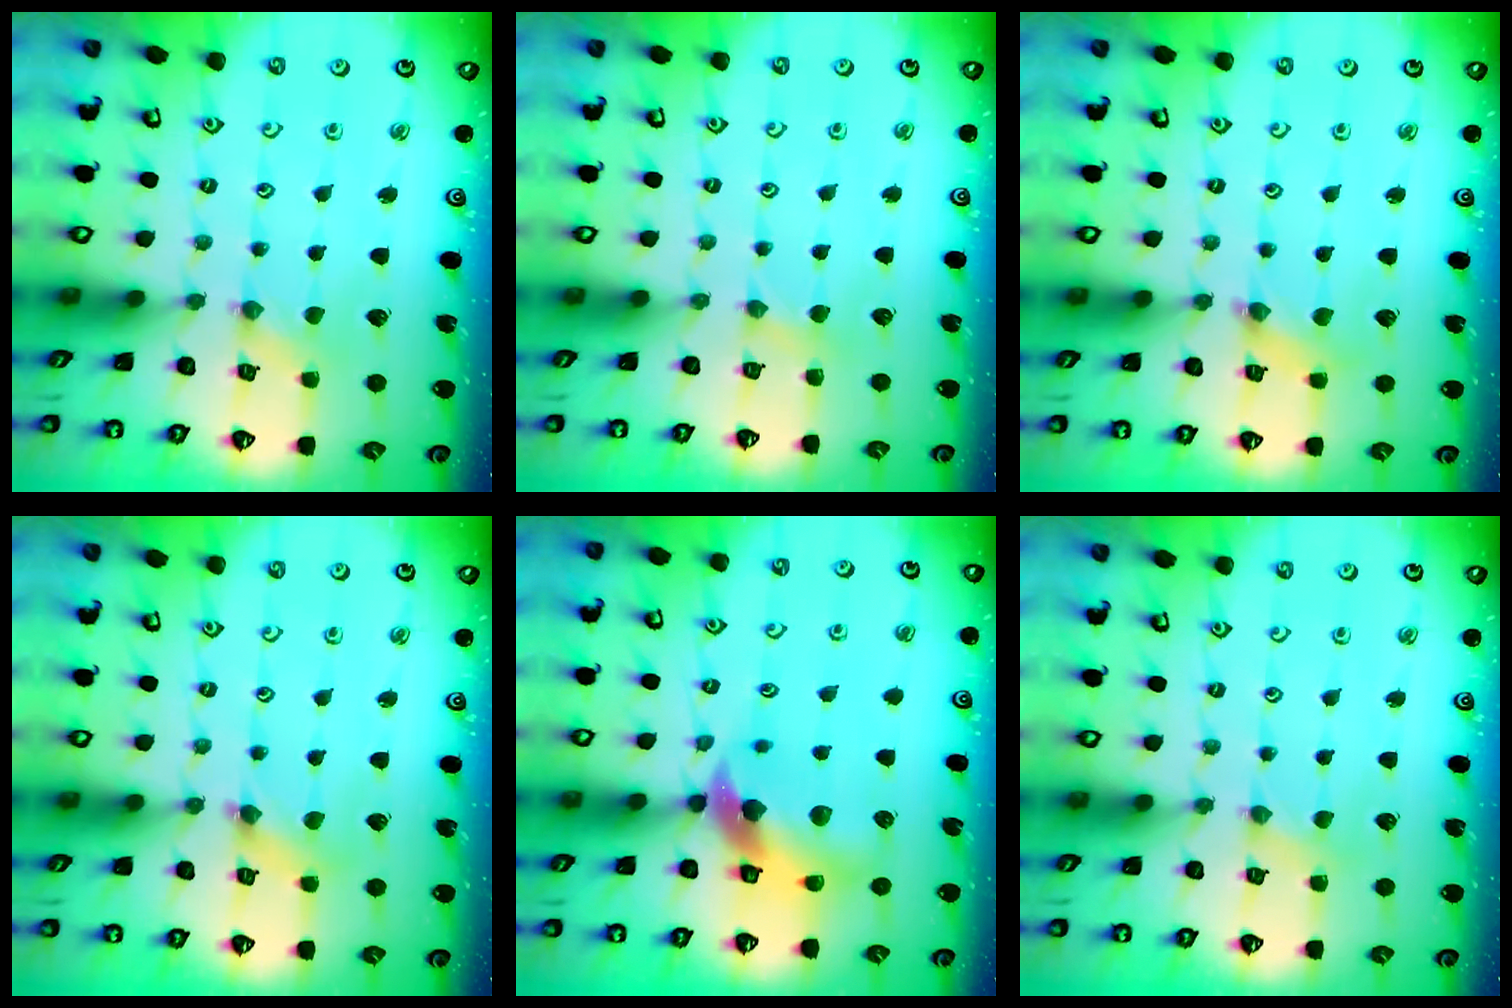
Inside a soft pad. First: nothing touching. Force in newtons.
{"total": 2.7, "press": 2.7, "slide": 0.4}
{"total": 1.8, "press": 1.8, "slide": 0.2}
{"total": 2.5, "press": 2.5, "slide": 0.4}
{"total": 11.1, "press": 11.0, "slide": 1.6}
{"total": 2.2, "press": 2.2, "slide": 0.4}